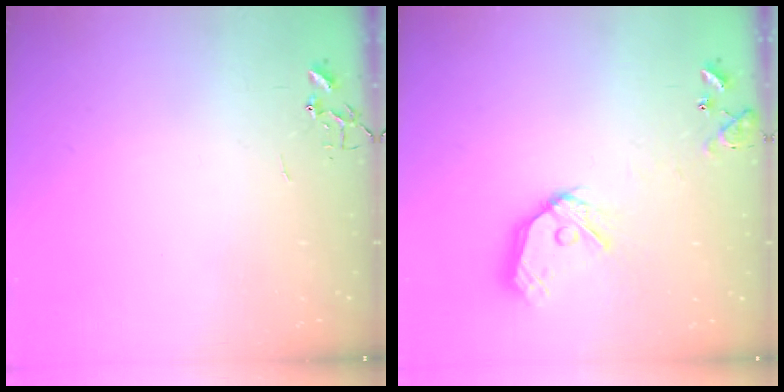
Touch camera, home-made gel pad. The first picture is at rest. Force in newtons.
{"total": 15.3, "press": 15.1, "slide": 2.1}